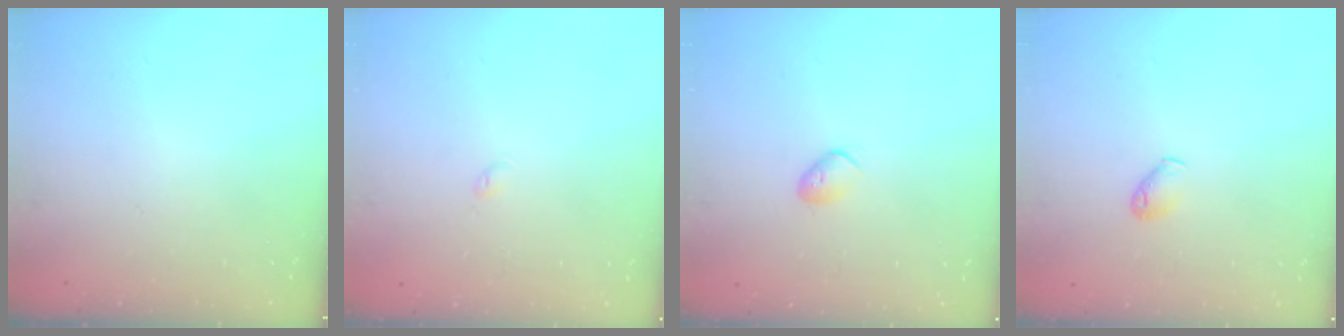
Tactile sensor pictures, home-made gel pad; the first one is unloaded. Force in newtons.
{"total": 2.6, "press": 2.6, "slide": 0.4}
{"total": 7.0, "press": 6.9, "slide": 1.1}
{"total": 4.6, "press": 4.5, "slide": 1.0}